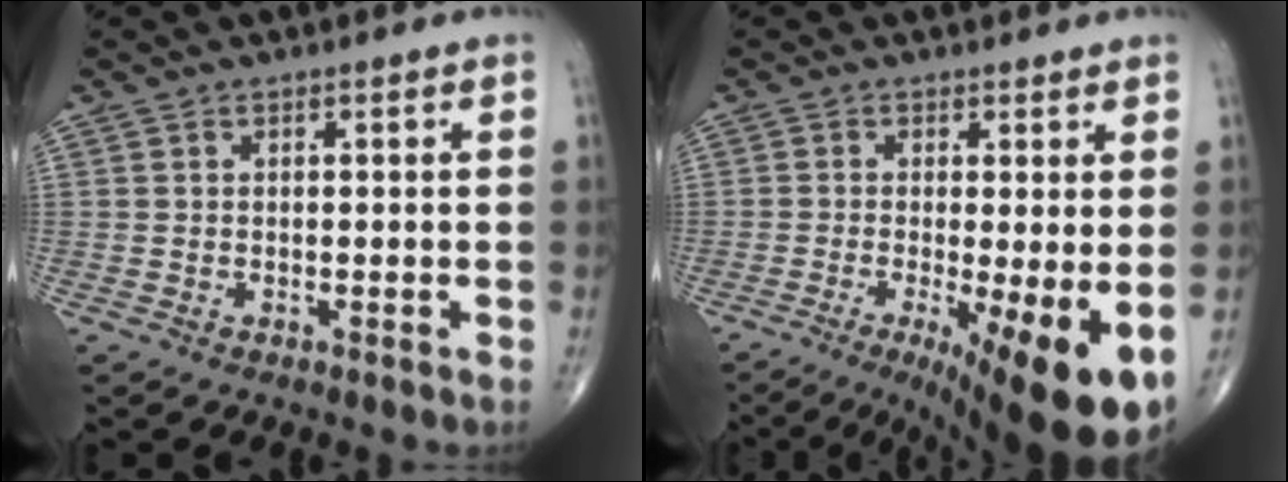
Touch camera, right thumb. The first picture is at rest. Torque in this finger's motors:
{"motor_torque": [1.68, 2.35, 0.33, -0.48, 0.31]}